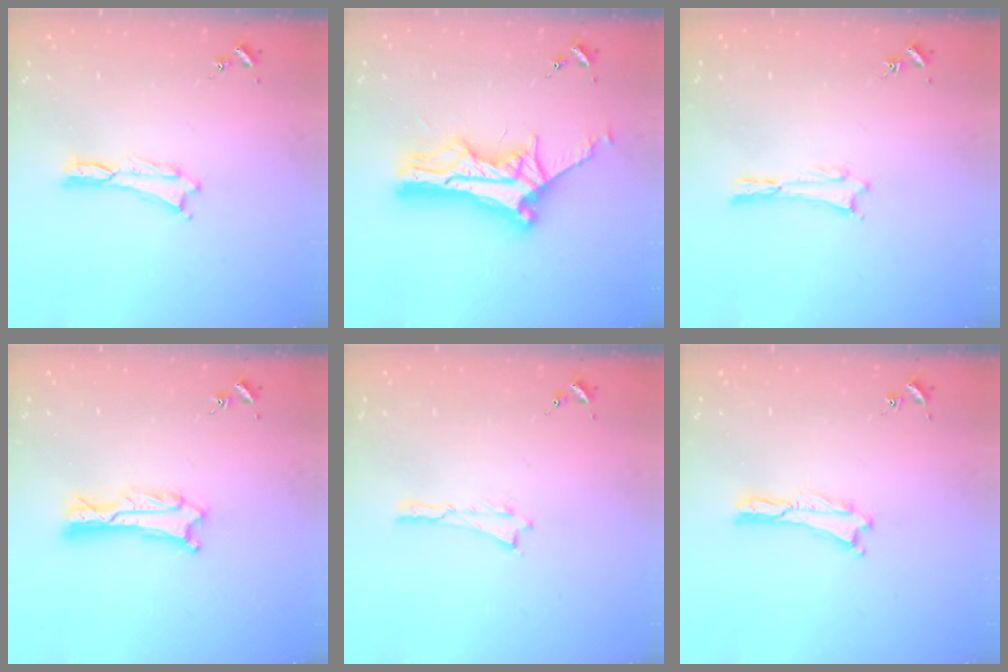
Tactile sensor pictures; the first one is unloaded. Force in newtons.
{"total": 12.2, "press": 12.1, "slide": 1.1}
{"total": 0.0}
{"total": 1.8, "press": 1.8, "slide": 0.2}
{"total": 0.0}
{"total": 0.0}